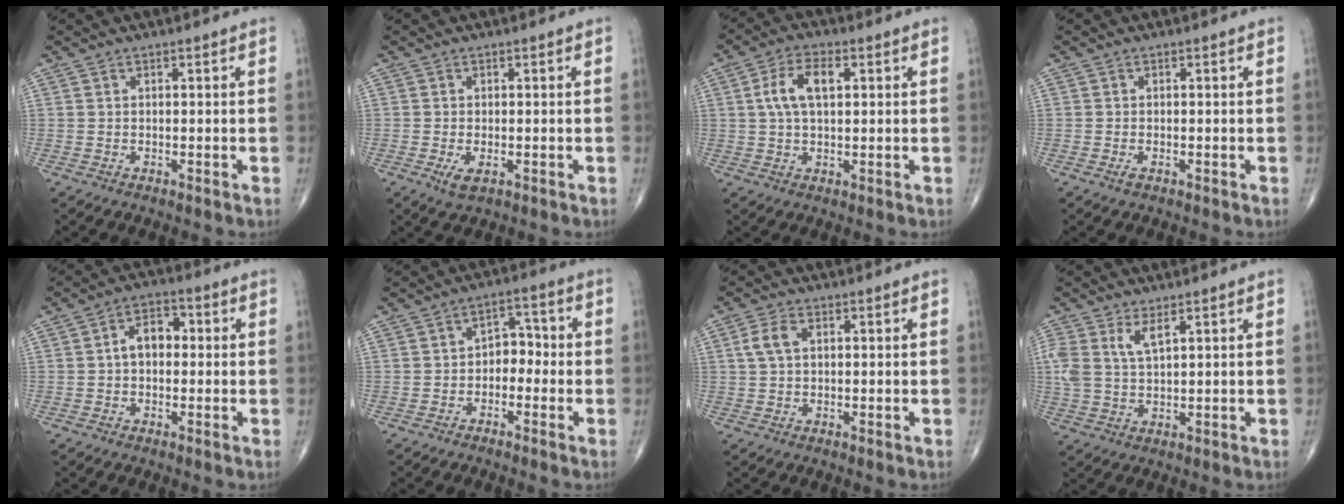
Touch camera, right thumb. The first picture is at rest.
{"total": 2.5, "force": [-0.8, 1.1, 2.1], "torque": [-0.039, -0.004, -0.013]}
{"total": 7.2, "force": [1.6, 3.6, 6.0], "torque": [-0.118, 0.012, 0.030]}
{"total": 1.0, "force": [-0.5, 0.4, 0.7], "torque": [-0.016, -0.001, -0.009]}
{"total": 5.6, "force": [0.1, 3.8, 4.2], "torque": [-0.053, 0.023, -0.008]}
{"total": 4.8, "force": [-1.4, 3.4, 3.1], "torque": [-0.019, 0.031, -0.034]}
{"total": 3.9, "force": [1.0, 2.3, 3.0], "torque": [-0.069, 0.008, 0.018]}
{"total": 5.7, "force": [2.6, 2.4, 4.5], "torque": [-0.103, -0.001, 0.059]}